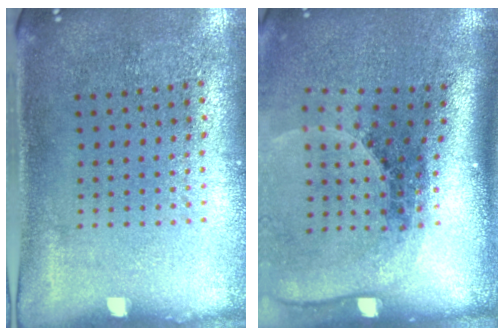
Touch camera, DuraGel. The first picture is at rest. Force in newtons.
{"total": 2.7, "press": 1.9, "slide": 2.0}